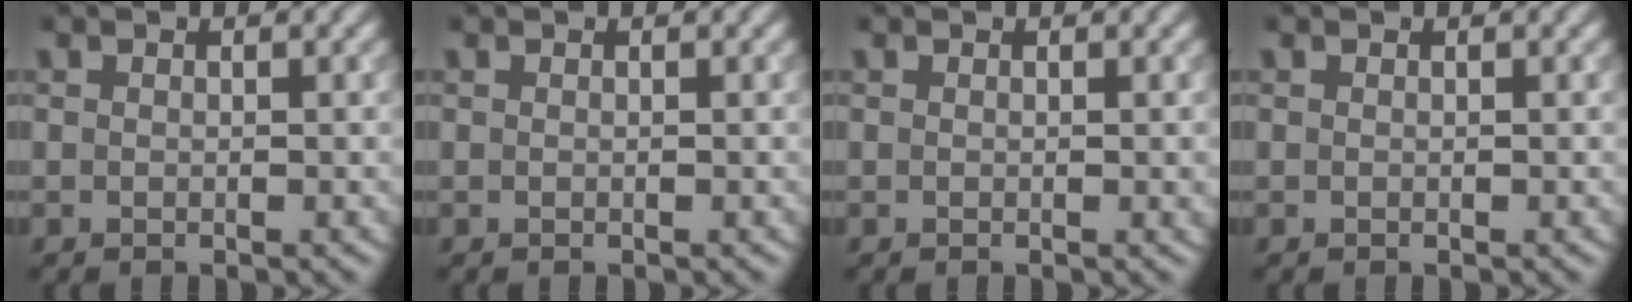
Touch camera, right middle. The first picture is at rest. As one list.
[{"total": 0.0}, {"total": 0.6, "force": [0.1, 0.1, 0.6], "torque": [-0.005, -0.001, 0.000]}, {"total": 0.0}]